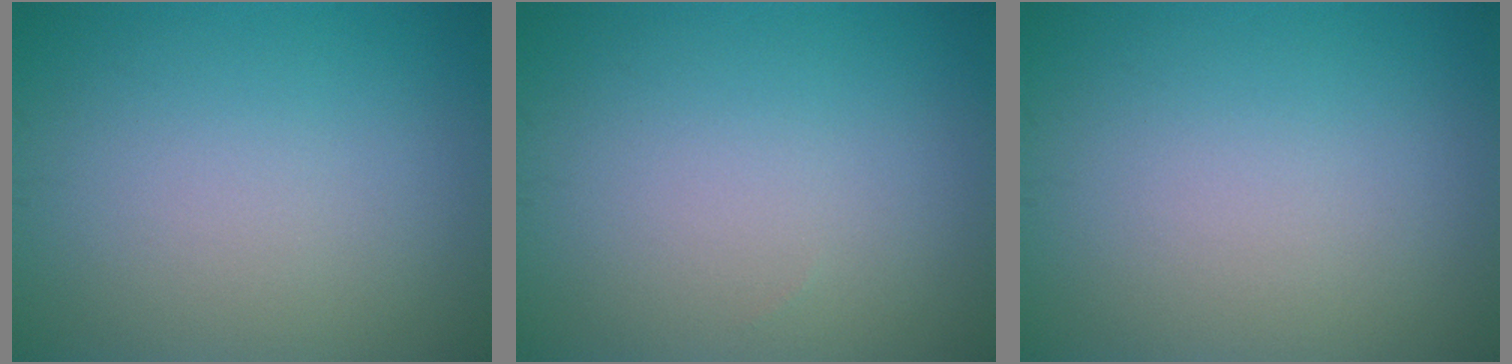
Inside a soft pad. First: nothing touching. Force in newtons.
{"total": 0.0}
{"total": 0.0}